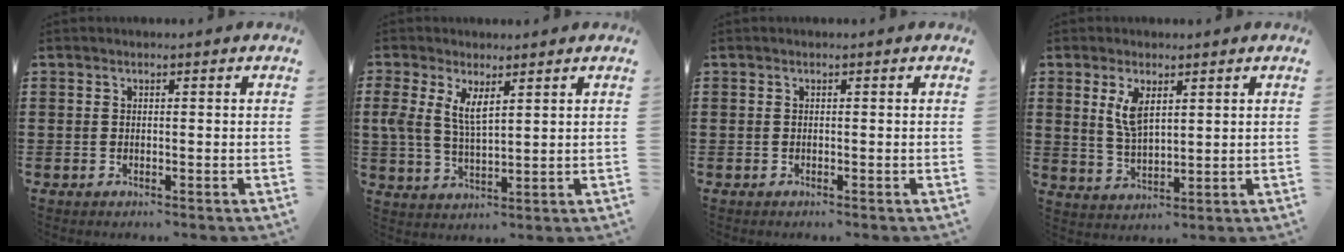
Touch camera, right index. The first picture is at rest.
{"total": 5.2, "force": [2.5, 2.0, 4.1], "torque": [-0.098, 0.001, 0.042]}
{"total": 0.0}
{"total": 5.0, "force": [2.0, 2.1, 4.0], "torque": [-0.086, 0.005, 0.036]}